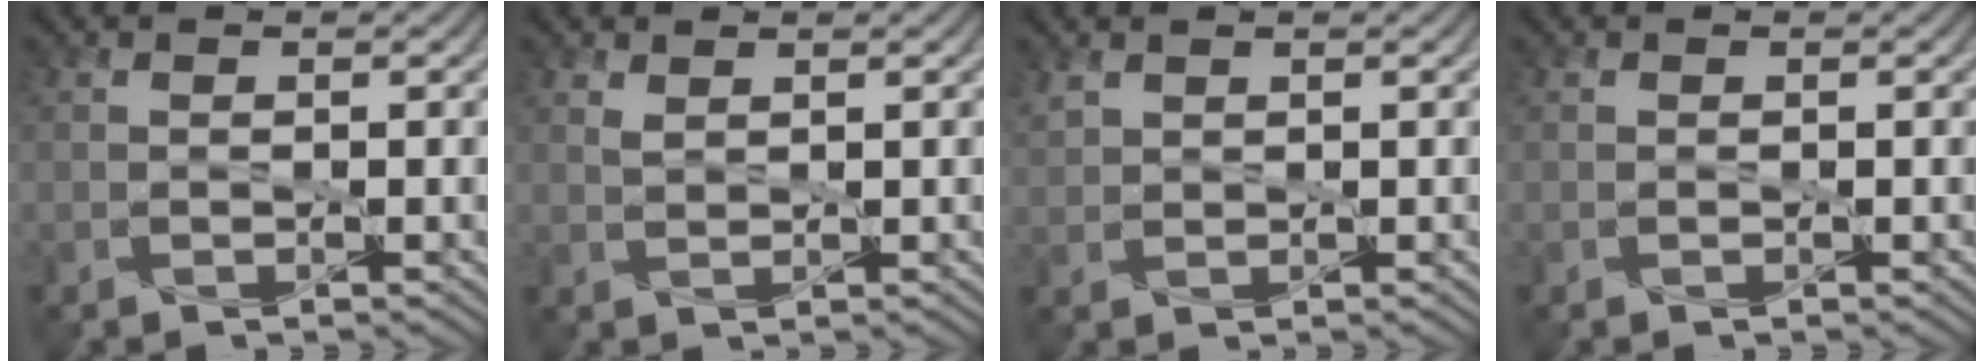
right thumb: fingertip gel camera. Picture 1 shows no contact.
{"total": 1.2, "force": [0.8, 0.5, 0.7], "torque": [-0.021, 0.001, 0.019]}
{"total": 1.7, "force": [1.3, 1.0, 0.7], "torque": [-0.025, 0.005, 0.030]}
{"total": 0.0}